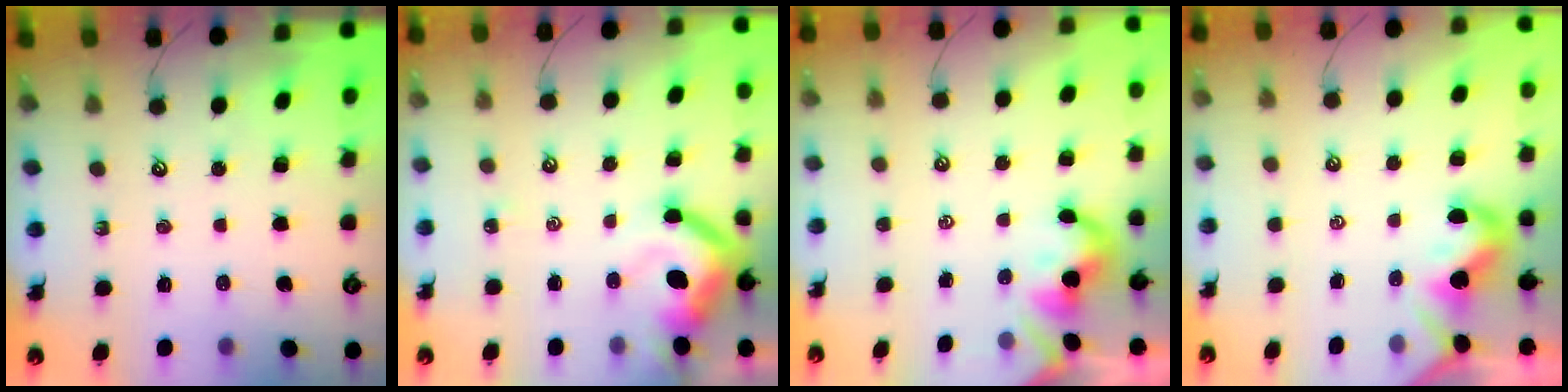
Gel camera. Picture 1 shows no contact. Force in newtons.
{"total": 11.4, "press": 11.3, "slide": 1.4}
{"total": 2.1, "press": 2.0, "slide": 0.5}
{"total": 2.0, "press": 1.9, "slide": 0.6}